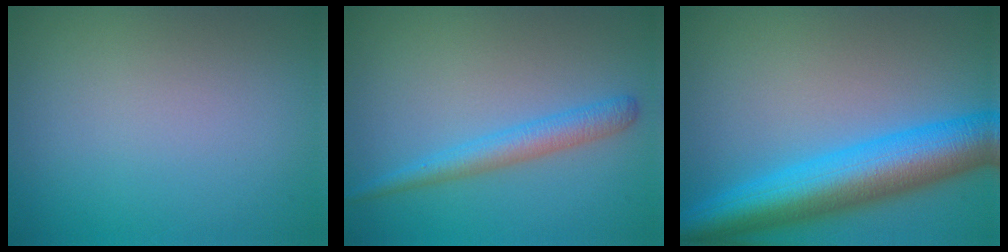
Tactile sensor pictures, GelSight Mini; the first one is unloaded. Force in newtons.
{"total": 2.6, "press": 2.6, "slide": 0.1}
{"total": 9.2, "press": 9.2, "slide": 0.3}